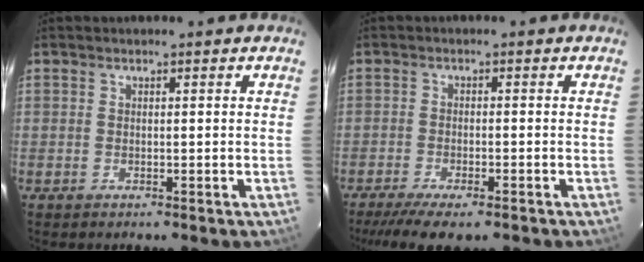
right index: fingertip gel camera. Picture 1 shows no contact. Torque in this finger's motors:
{"motor_torque": [0.95, -0.76, 0.34, 0.11]}